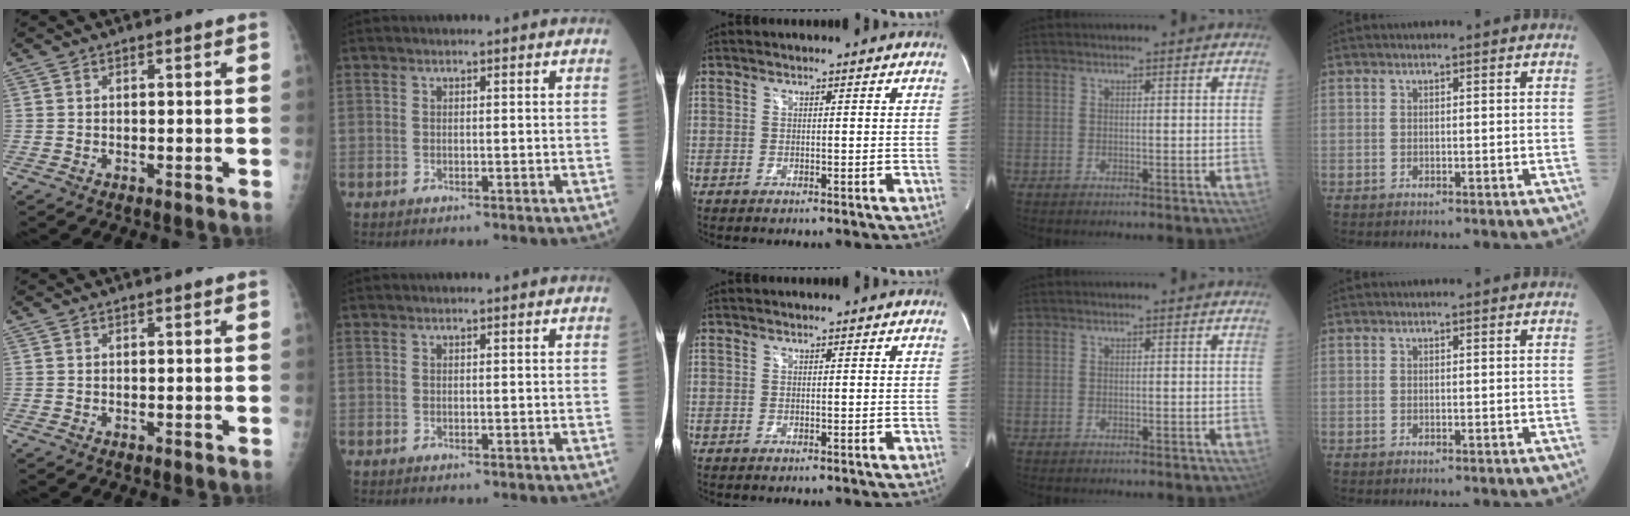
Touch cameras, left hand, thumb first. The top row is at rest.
{"ring": {"total": 0.6, "force": [-0.5, 0.2, 0.1], "torque": [-0.007, 0.001, -0.007]}}